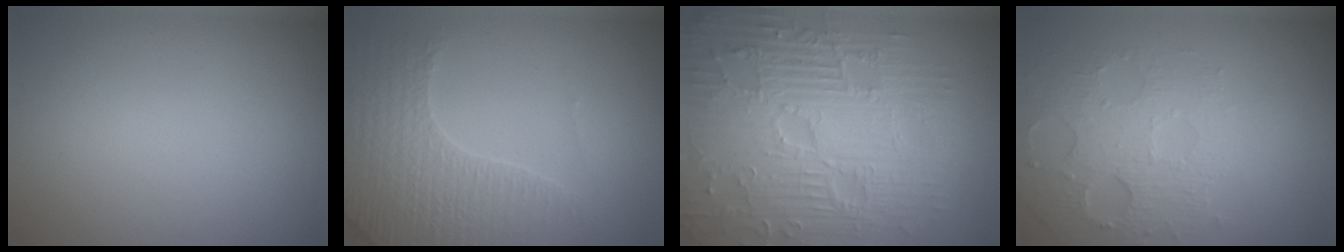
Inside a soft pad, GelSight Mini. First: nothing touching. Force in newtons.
{"total": 4.2, "press": 3.7, "slide": 1.8}
{"total": 10.8, "press": 7.2, "slide": 8.1}
{"total": 3.5, "press": 3.2, "slide": 1.5}